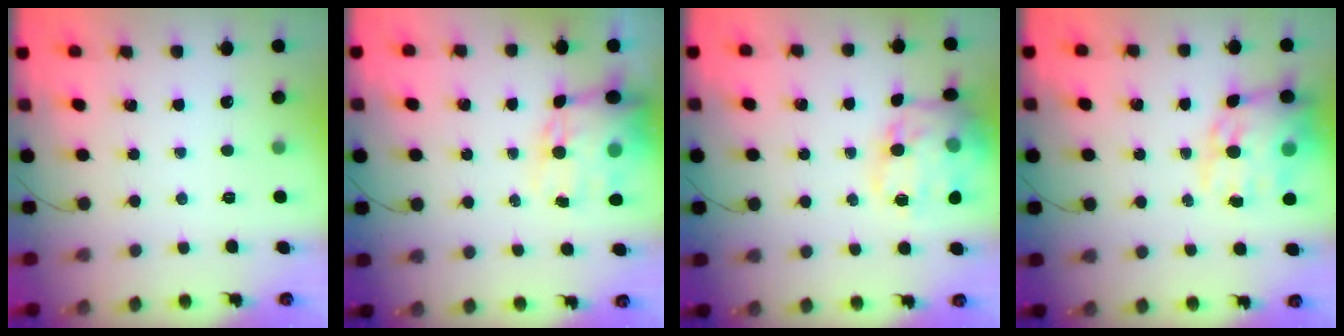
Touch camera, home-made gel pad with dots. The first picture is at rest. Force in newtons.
{"total": 14.2, "press": 13.8, "slide": 3.4}
{"total": 16.6, "press": 16.5, "slide": 1.6}
{"total": 16.3, "press": 15.7, "slide": 4.5}